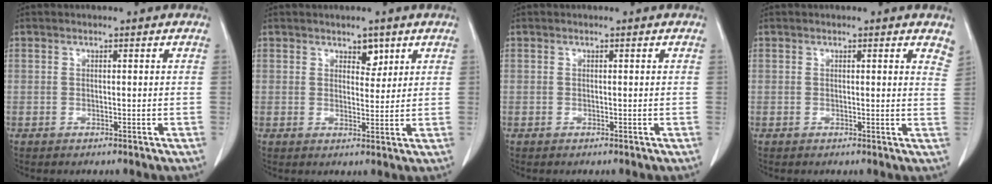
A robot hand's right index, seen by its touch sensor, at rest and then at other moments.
{"total": 2.8, "force": [1.8, 1.5, 1.4], "torque": [-0.013, -0.002, 0.030]}
{"total": 0.0}
{"total": 4.0, "force": [3.6, 0.8, 1.4], "torque": [-0.004, -0.014, 0.019]}